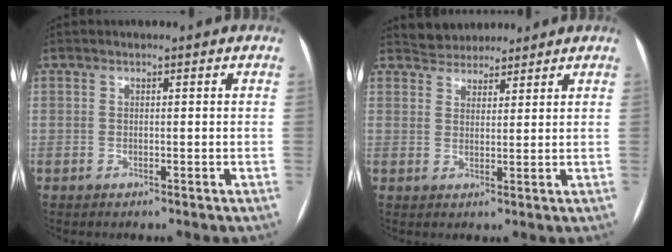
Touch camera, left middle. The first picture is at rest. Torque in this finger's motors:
{"motor_torque": [0.03, -0.07, -0.05, -0.02]}